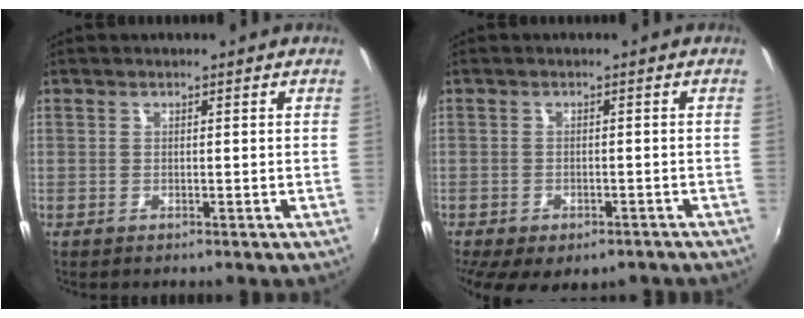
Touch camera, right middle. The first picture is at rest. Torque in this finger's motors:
{"motor_torque": [1.11, -1.03, 0.34, 0.12]}